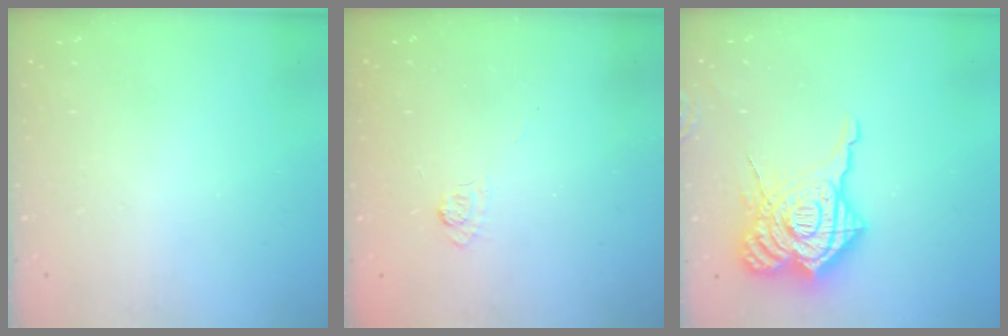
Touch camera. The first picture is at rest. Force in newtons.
{"total": 3.3, "press": 3.0, "slide": 1.4}
{"total": 23.6, "press": 23.4, "slide": 2.7}